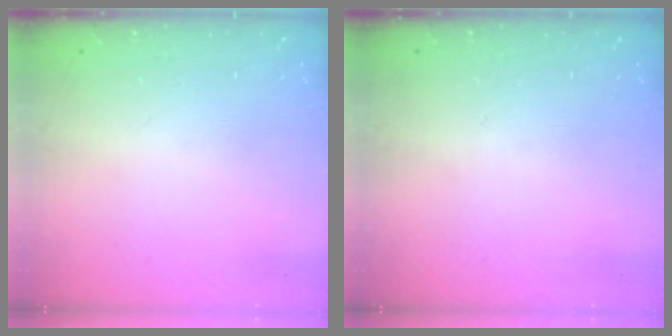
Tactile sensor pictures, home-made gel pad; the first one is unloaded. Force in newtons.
{"total": 0.0}